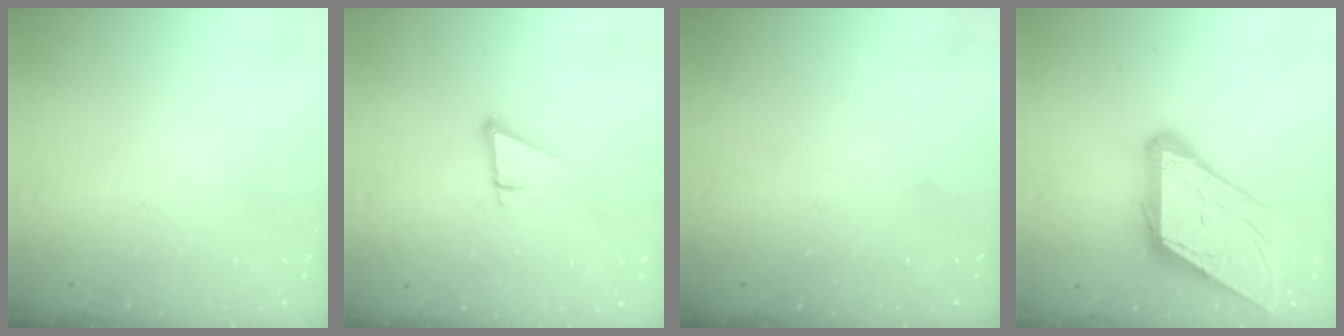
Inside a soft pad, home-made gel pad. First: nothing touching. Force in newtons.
{"total": 3.6, "press": 3.6, "slide": 0.3}
{"total": 0.0}
{"total": 16.3, "press": 16.2, "slide": 1.9}